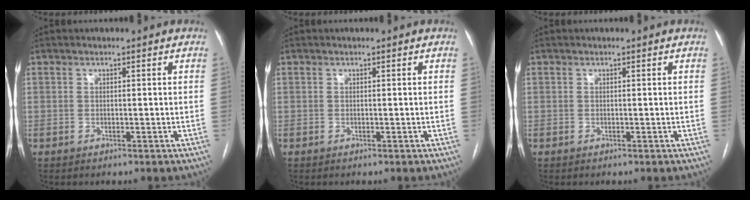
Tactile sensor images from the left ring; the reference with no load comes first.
{"total": 0.0}
{"total": 0.0}